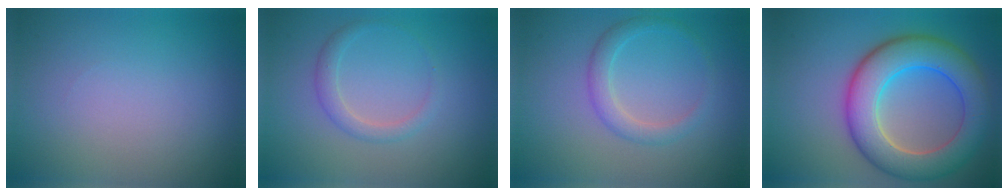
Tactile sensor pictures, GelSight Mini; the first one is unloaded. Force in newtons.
{"total": 1.8, "press": 1.8, "slide": 0.0}
{"total": 2.2, "press": 2.2, "slide": 0.1}
{"total": 8.7, "press": 8.7, "slide": 0.5}